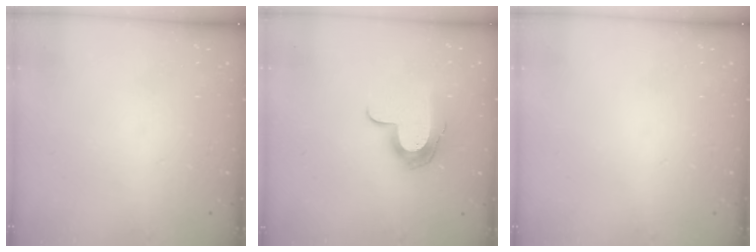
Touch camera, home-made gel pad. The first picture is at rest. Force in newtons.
{"total": 12.1, "press": 12.1, "slide": 0.6}
{"total": 0.0}